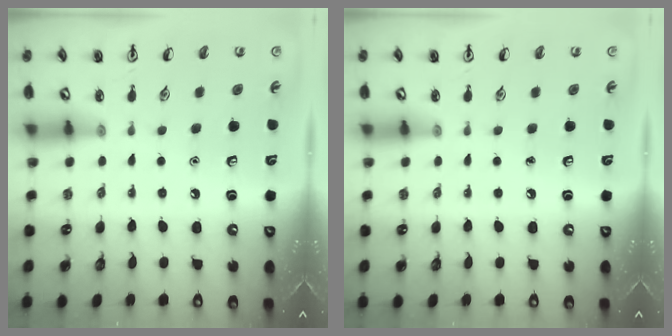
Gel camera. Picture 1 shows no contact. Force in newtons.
{"total": 0.0}